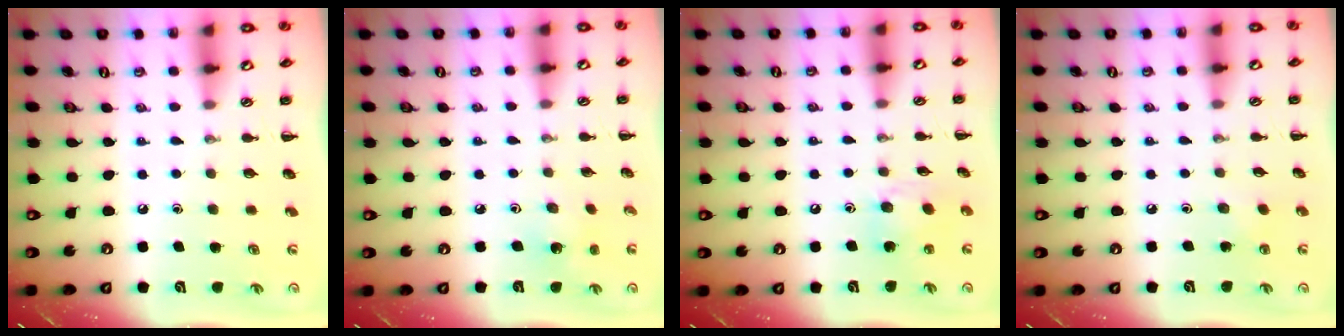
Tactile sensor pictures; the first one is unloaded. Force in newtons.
{"total": 1.6, "press": 1.5, "slide": 0.5}
{"total": 10.1, "press": 9.8, "slide": 2.4}
{"total": 2.3, "press": 2.2, "slide": 0.7}